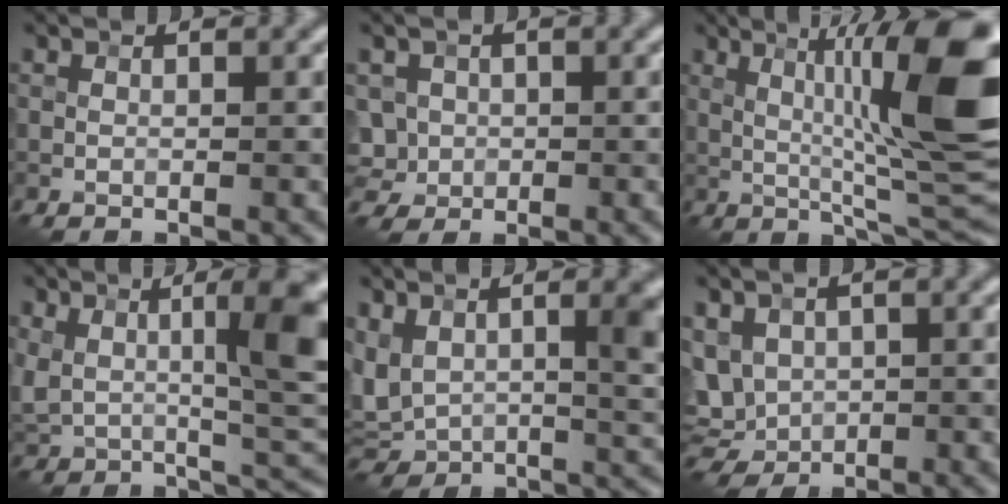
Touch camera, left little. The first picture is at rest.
{"total": 3.2, "force": [0.6, 2.9, 1.1], "torque": [-0.036, 0.008, 0.022]}
{"total": 14.0, "force": [2.0, 3.4, 13.4], "torque": [-0.187, 0.013, 0.025]}
{"total": 11.2, "force": [3.3, 4.1, 9.9], "torque": [-0.158, -0.003, 0.056]}
{"total": 9.1, "force": [1.7, 4.9, 7.5], "torque": [-0.155, -0.008, 0.036]}
{"total": 5.3, "force": [0.5, 4.2, 3.1], "torque": [-0.079, 0.006, 0.015]}